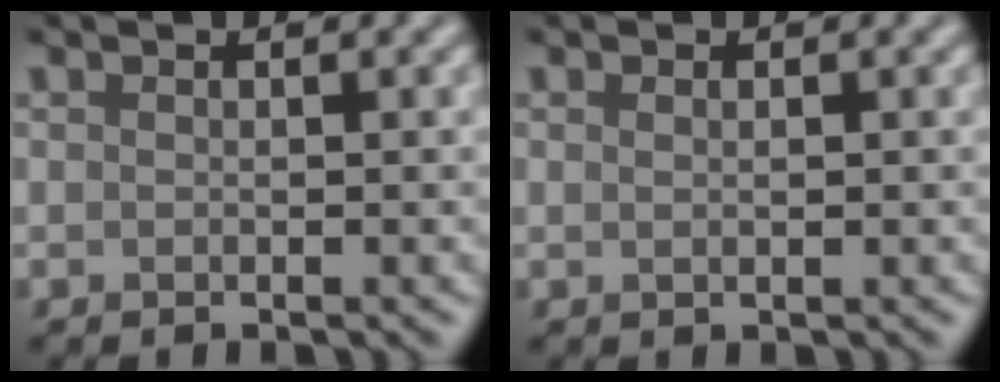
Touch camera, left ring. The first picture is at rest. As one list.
[{"total": 0.6, "force": [0.1, 0.2, 0.5], "torque": [-0.011, 0.002, 0.004]}]